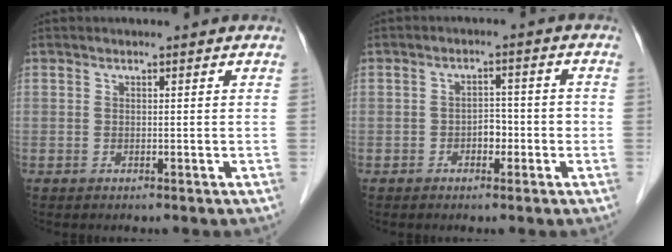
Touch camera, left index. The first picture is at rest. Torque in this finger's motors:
{"motor_torque": [-0.08, 0.04, 0.03, 0.00]}